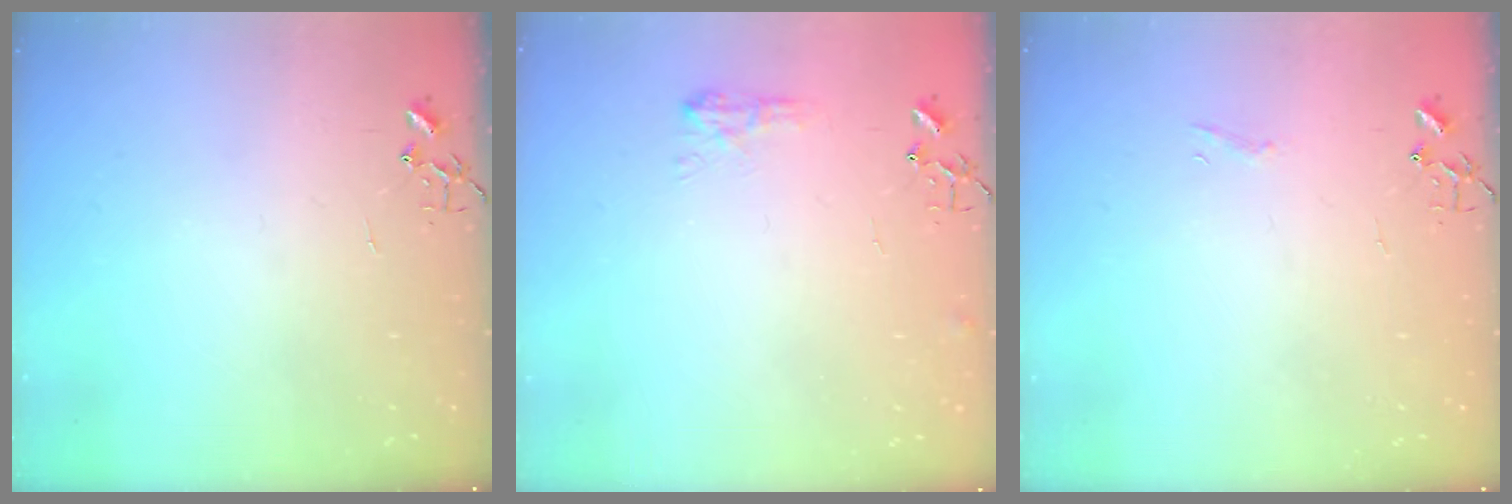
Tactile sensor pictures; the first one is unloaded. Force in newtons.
{"total": 8.0, "press": 7.9, "slide": 0.7}
{"total": 4.2, "press": 4.2, "slide": 0.3}